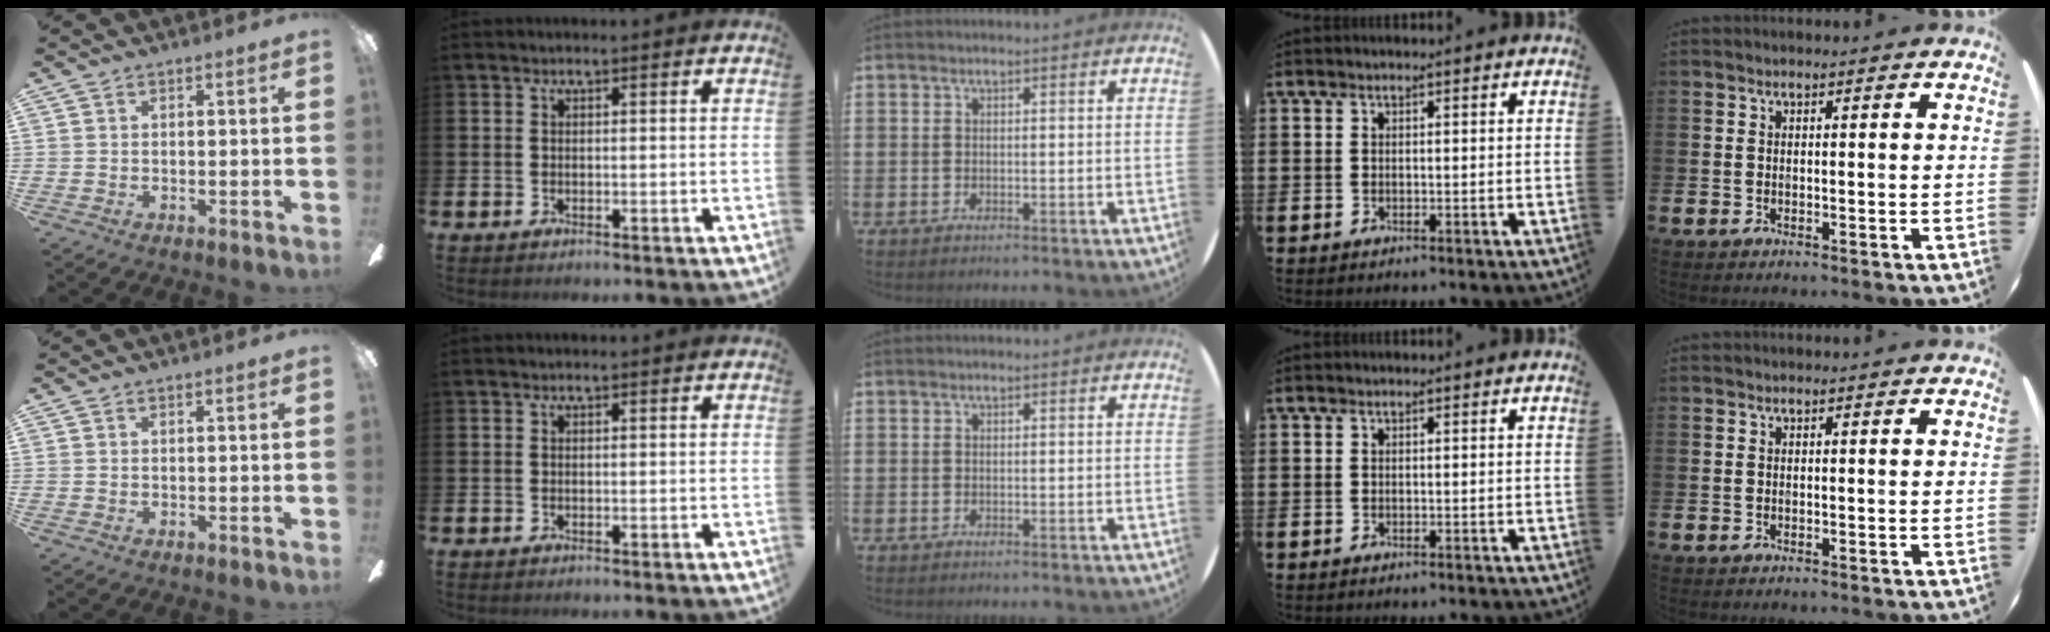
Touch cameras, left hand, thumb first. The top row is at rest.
{}